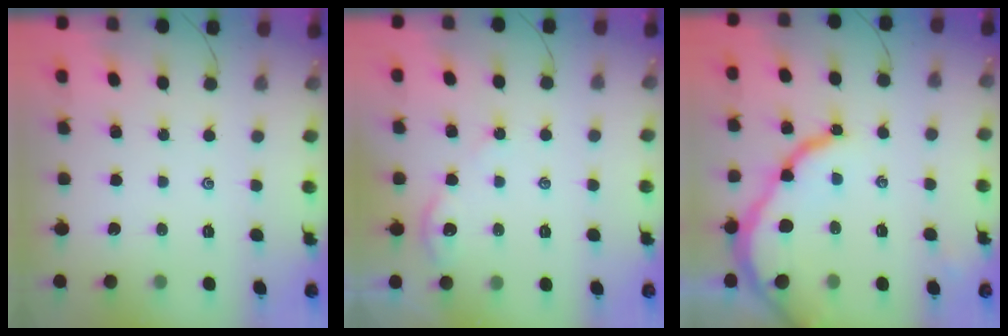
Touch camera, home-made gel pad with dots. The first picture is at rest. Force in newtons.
{"total": 2.9, "press": 2.9, "slide": 0.3}
{"total": 11.8, "press": 11.7, "slide": 1.5}